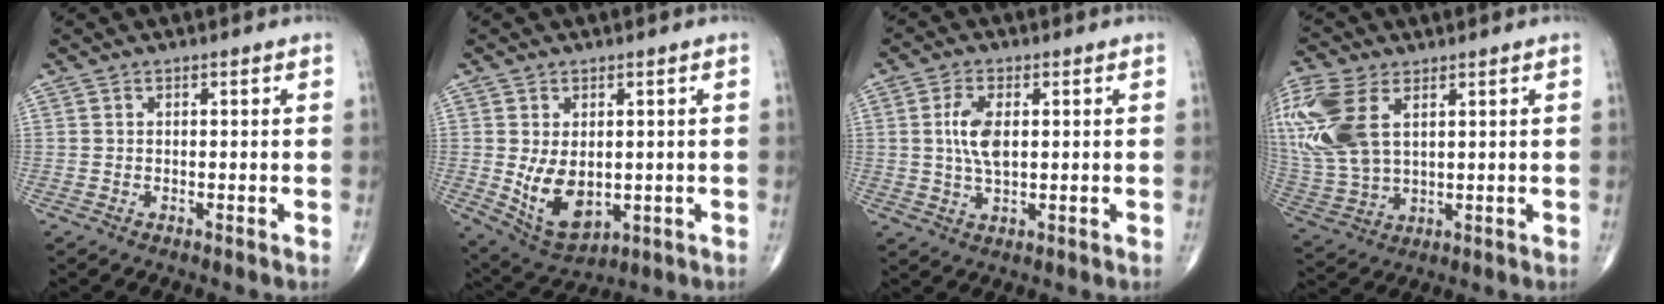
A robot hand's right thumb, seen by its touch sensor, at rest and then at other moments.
{"total": 9.4, "force": [-0.6, 6.0, 7.3], "torque": [-0.107, -0.016, 0.011]}
{"total": 6.4, "force": [0.9, 3.1, 5.5], "torque": [-0.113, -0.001, 0.017]}
{"total": 17.6, "force": [5.9, 10.3, 13.1], "torque": [-0.328, -0.008, 0.120]}